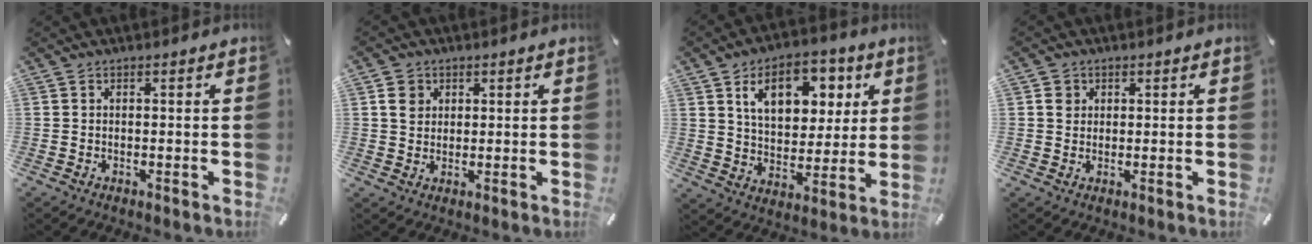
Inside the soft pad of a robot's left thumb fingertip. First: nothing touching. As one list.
[{"total": 3.9, "force": [1.3, 3.5, 1.1], "torque": [-0.016, 0.002, 0.021]}, {"total": 13.6, "force": [6.7, 9.0, 7.6], "torque": [-0.126, -0.014, 0.119]}, {"total": 2.3, "force": [0.7, 2.2, 0.4], "torque": [0.002, -0.001, 0.009]}]